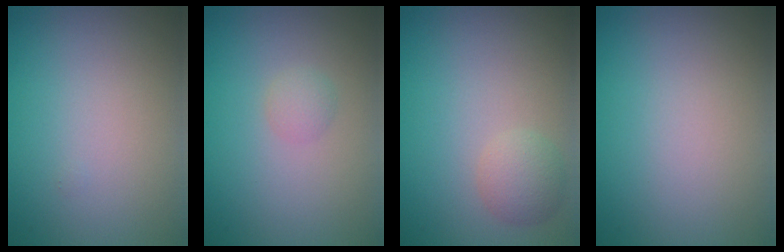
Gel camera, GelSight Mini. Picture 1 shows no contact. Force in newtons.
{"total": 1.0, "press": 1.0, "slide": 0.0}
{"total": 2.1, "press": 2.1, "slide": 0.1}
{"total": 0.0}